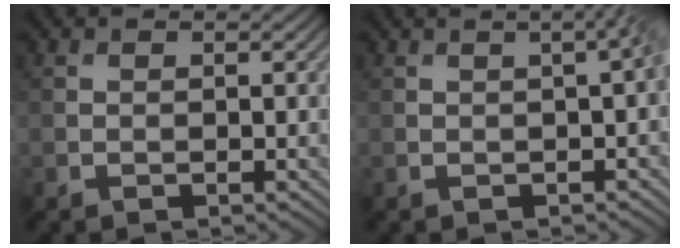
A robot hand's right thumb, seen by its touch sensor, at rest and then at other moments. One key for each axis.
{"total": 3.7, "fx": 0.2, "fy": 1.0, "fz": 3.5, "tx": -0.032, "ty": 0.015, "tz": 0.002}